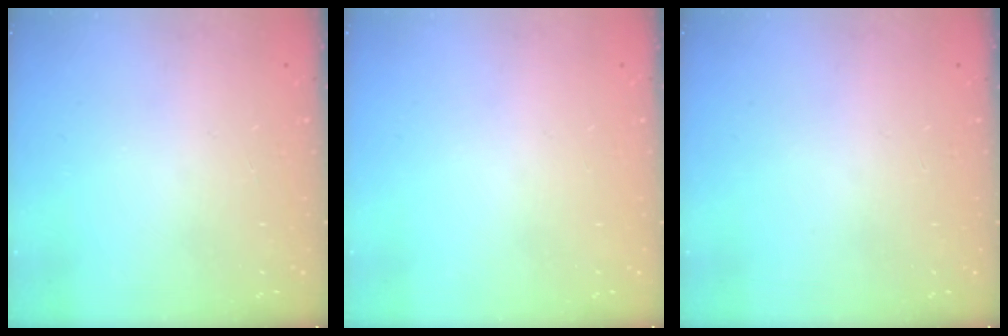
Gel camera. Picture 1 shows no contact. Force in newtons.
{"total": 0.0}
{"total": 0.0}